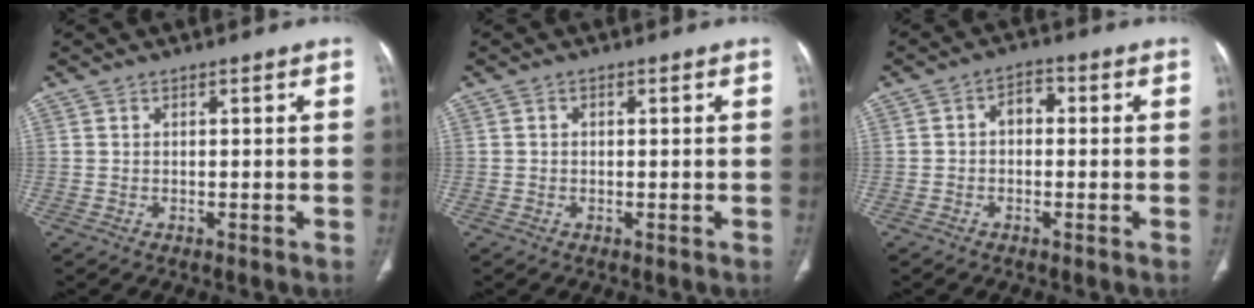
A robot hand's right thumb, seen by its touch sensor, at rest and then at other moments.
{"total": 0.7, "force": [0.0, 0.5, 0.4], "torque": [-0.004, 0.003, -0.002]}
{"total": 3.7, "force": [-0.1, 2.5, 2.6], "torque": [-0.028, 0.016, -0.013]}